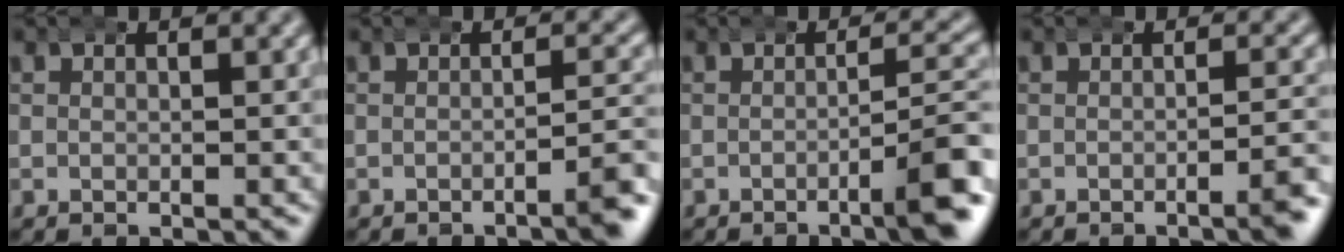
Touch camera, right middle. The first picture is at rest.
{"total": 2.8, "force": [-1.6, 0.4, 2.3], "torque": [-0.024, 0.005, -0.034]}
{"total": 4.8, "force": [-1.9, 0.6, 4.4], "torque": [-0.052, 0.011, -0.039]}
{"total": 2.4, "force": [-1.4, 0.1, 1.9], "torque": [-0.022, 0.006, -0.030]}